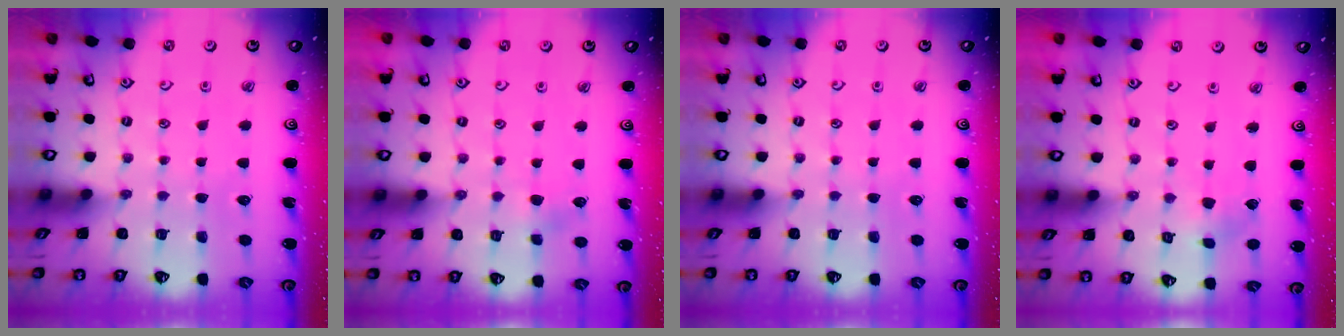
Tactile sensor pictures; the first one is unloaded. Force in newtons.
{"total": 2.2, "press": 2.1, "slide": 0.5}
{"total": 0.0}
{"total": 1.9, "press": 1.9, "slide": 0.2}